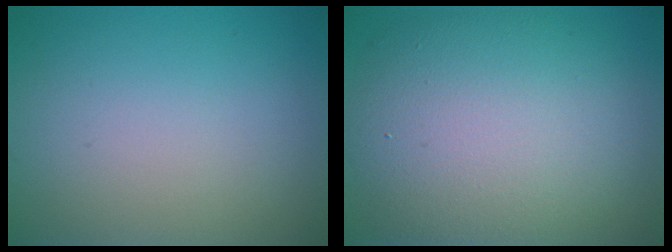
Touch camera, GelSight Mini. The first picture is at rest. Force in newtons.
{"total": 11.3, "press": 11.3, "slide": 0.8}